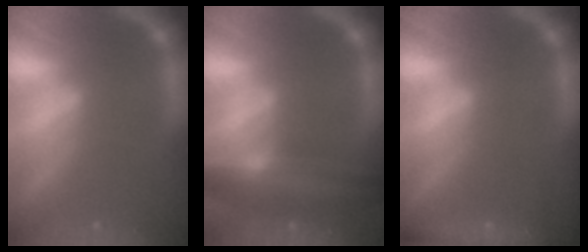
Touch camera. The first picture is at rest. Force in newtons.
{"total": 8.5}
{"total": 3.0}